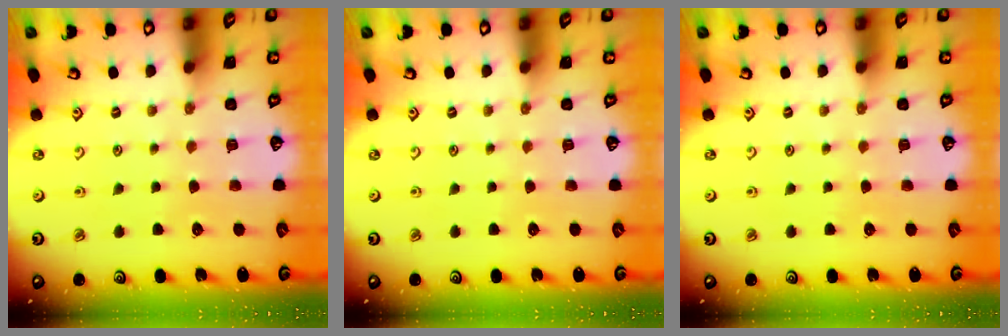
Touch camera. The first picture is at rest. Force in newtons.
{"total": 0.0}
{"total": 0.0}